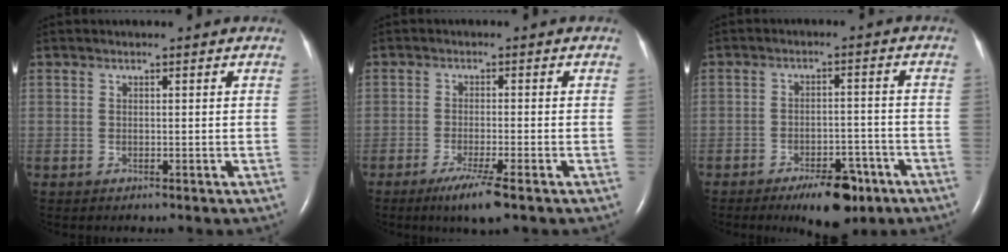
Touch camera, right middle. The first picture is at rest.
{"total": 5.1, "force": [-3.1, -0.1, 4.0], "torque": [-0.078, -0.016, -0.056]}
{"total": 8.1, "force": [-5.4, 3.1, 5.2], "torque": [-0.076, 0.000, -0.079]}